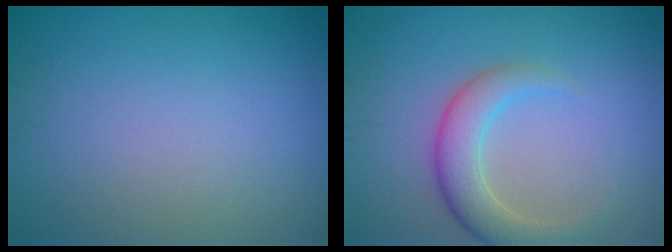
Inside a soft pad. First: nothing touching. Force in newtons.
{"total": 4.0, "press": 4.0, "slide": 0.3}